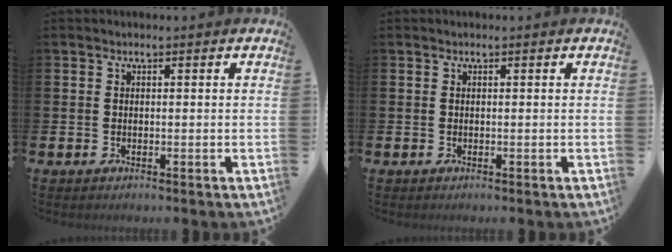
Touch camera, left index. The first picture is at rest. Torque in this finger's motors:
{"motor_torque": [-0.06, 0.02, 0.05, -0.01]}